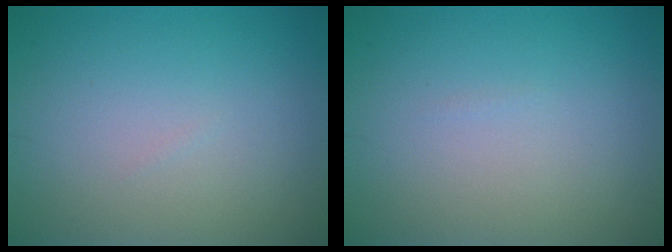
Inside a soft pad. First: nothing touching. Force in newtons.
{"total": 0.0}